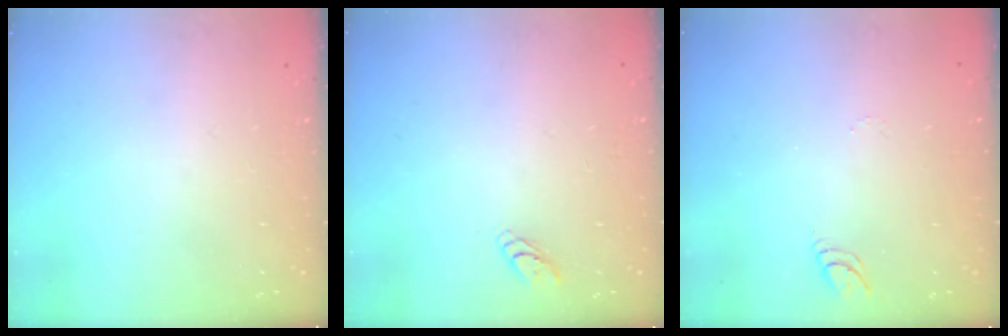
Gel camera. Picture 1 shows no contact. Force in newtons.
{"total": 2.8, "press": 2.8, "slide": 0.3}
{"total": 4.1, "press": 4.1, "slide": 0.4}